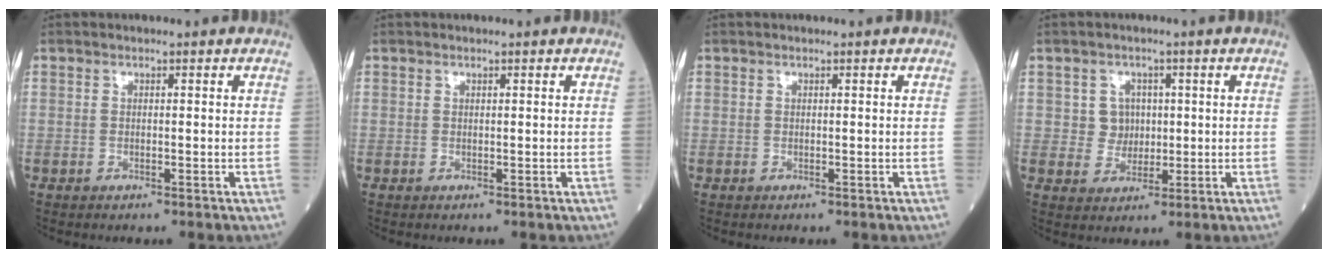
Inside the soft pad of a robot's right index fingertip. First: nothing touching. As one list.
[{"total": 0.0}, {"total": 0.0}, {"total": 3.7, "force": [0.5, 3.6, 0.7], "torque": [-0.004, 0.008, 0.010]}]